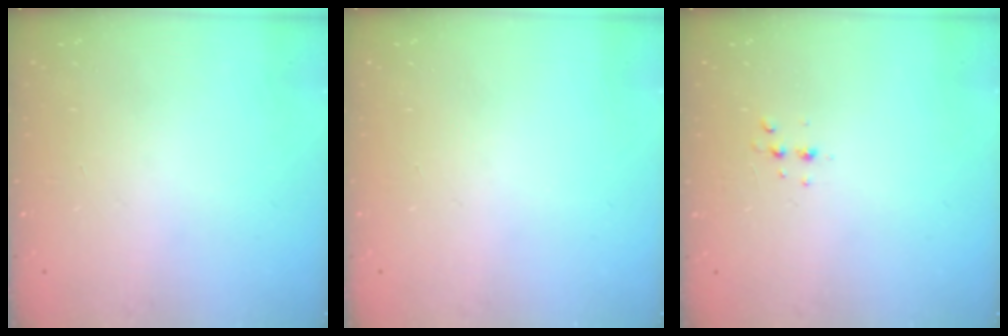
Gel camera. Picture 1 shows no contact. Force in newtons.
{"total": 0.0}
{"total": 3.1, "press": 3.0, "slide": 0.6}